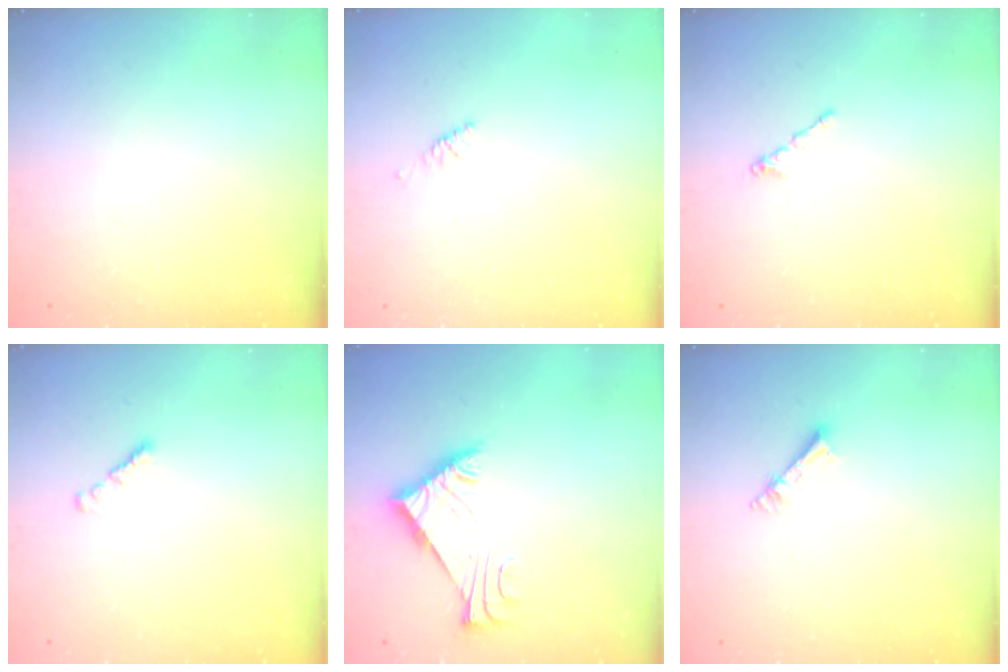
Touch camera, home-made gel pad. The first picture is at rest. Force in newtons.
{"total": 2.4, "press": 2.3, "slide": 0.7}
{"total": 0.5, "press": 0.4, "slide": 0.3}
{"total": 1.3, "press": 1.1, "slide": 0.6}
{"total": 6.4, "press": 6.3, "slide": 0.9}
{"total": 2.7, "press": 2.7, "slide": 0.3}